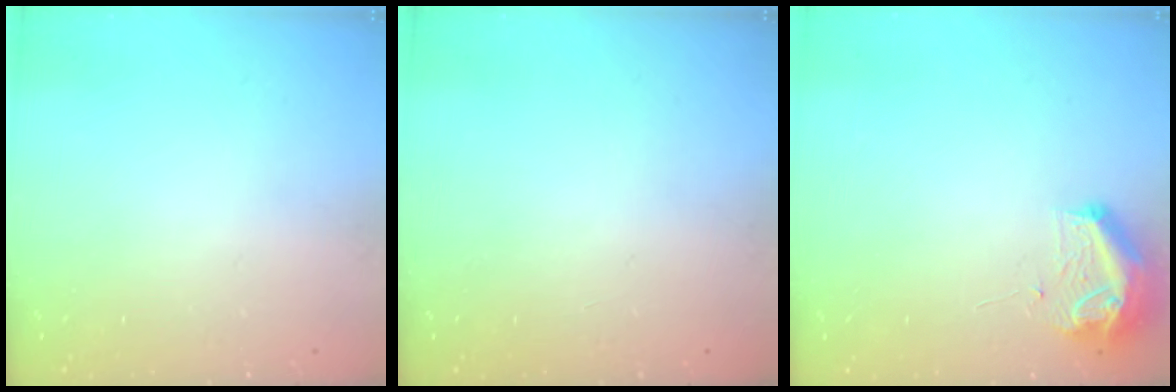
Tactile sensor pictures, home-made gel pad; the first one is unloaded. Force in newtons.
{"total": 1.0, "press": 0.0, "slide": 1.0}
{"total": 9.0, "press": 8.9, "slide": 1.1}